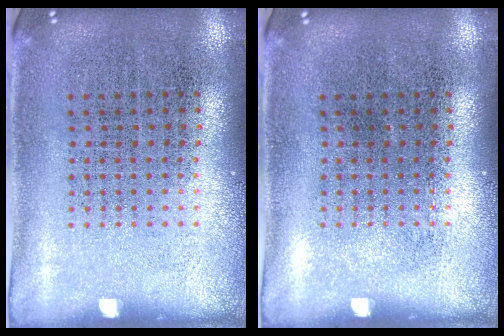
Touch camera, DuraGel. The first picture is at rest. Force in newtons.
{"total": 0.0}